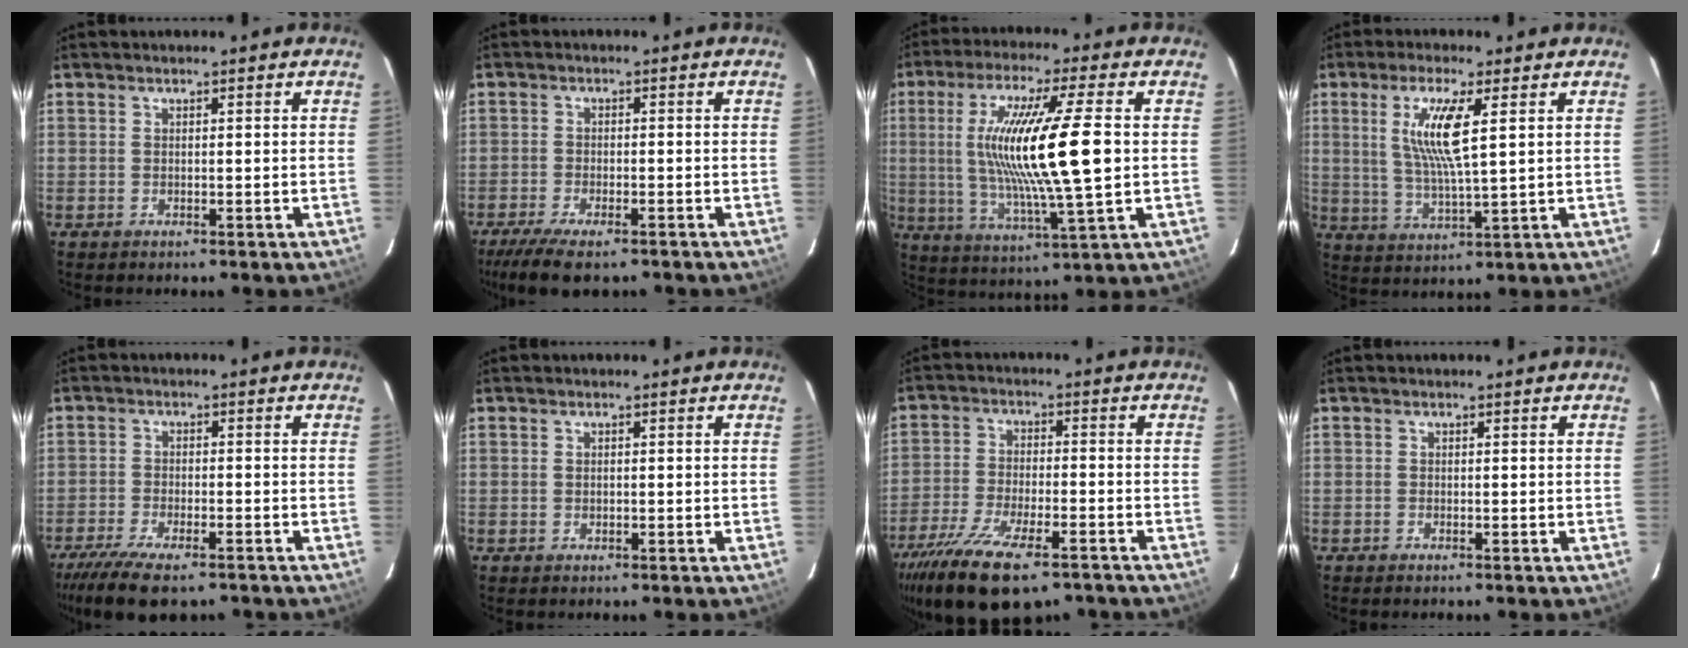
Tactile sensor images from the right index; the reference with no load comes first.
{"total": 9.4, "force": [-7.2, 2.7, 5.4], "torque": [-0.130, -0.028, -0.127]}
{"total": 17.6, "force": [1.4, 1.3, 17.5], "torque": [-0.323, -0.008, 0.034]}
{"total": 9.4, "force": [2.8, 1.0, 8.9], "torque": [-0.177, -0.006, 0.057]}
{"total": 11.4, "force": [-8.7, 3.4, 6.4], "torque": [-0.153, -0.034, -0.154]}
{"total": 0.6, "force": [0.0, 0.6, 0.1], "torque": [0.000, 0.000, 0.002]}
{"total": 17.1, "force": [-11.9, 6.0, 10.7], "torque": [-0.222, -0.043, -0.204]}
{"total": 0.0}